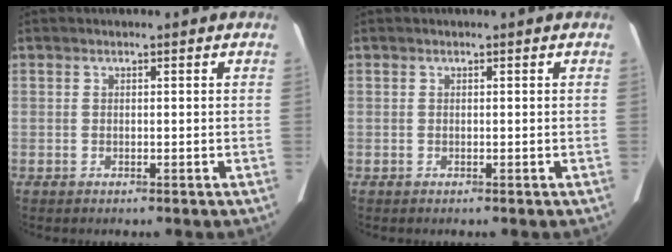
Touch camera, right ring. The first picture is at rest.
{"total": 0.0}